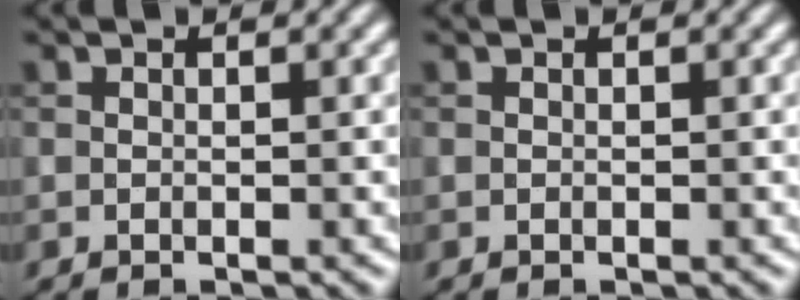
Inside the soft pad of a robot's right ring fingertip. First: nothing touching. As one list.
[{"total": 0.0}]